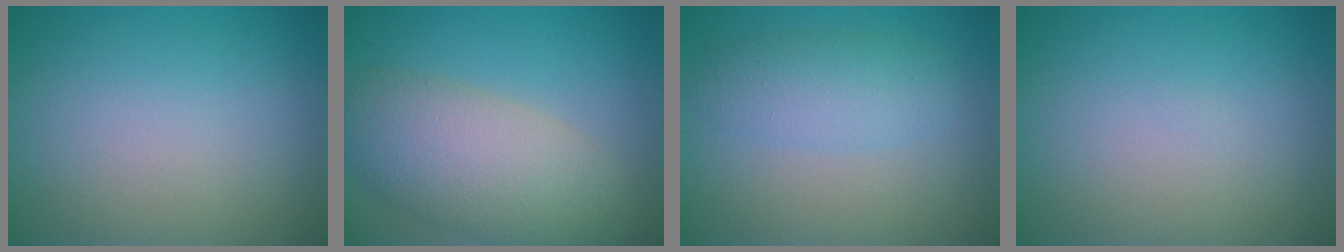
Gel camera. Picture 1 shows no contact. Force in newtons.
{"total": 7.1, "press": 7.1, "slide": 0.5}
{"total": 3.2, "press": 3.2, "slide": 0.1}
{"total": 0.0}